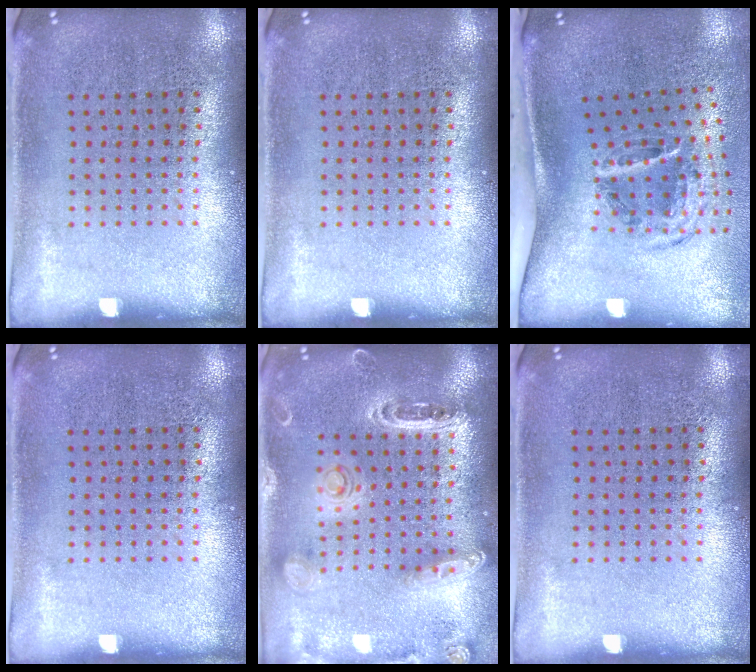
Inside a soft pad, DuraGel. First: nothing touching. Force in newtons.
{"total": 0.0}
{"total": 2.0, "press": 1.2, "slide": 1.6}
{"total": 0.0}
{"total": 1.4, "press": 1.4, "slide": 0.0}
{"total": 0.0}